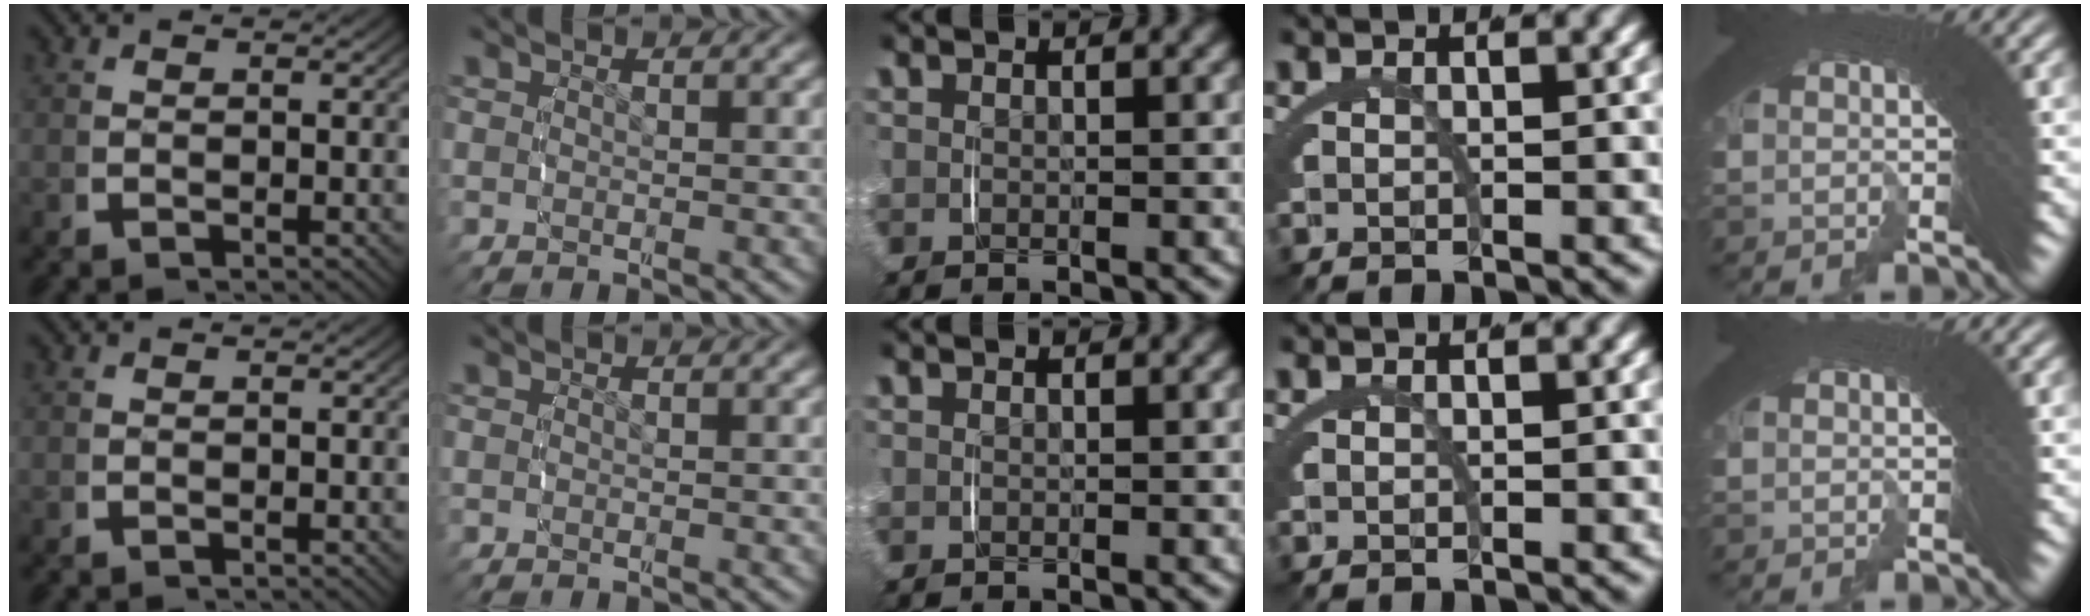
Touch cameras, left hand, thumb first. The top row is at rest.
{}